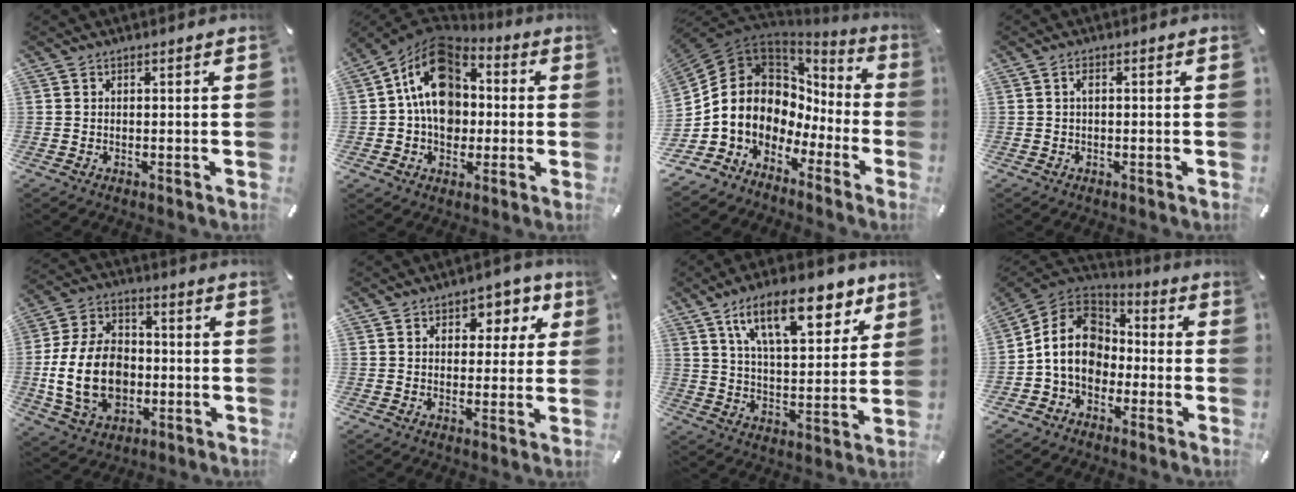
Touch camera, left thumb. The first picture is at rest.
{"total": 16.1, "force": [1.5, 12.8, 9.6], "torque": [-0.172, -0.001, 0.023]}
{"total": 12.5, "force": [0.1, 10.7, 6.6], "torque": [-0.176, -0.031, -0.002]}
{"total": 1.1, "force": [0.1, 0.3, 1.0], "torque": [-0.022, 0.001, 0.002]}
{"total": 17.3, "force": [-2.5, 12.7, 11.6], "torque": [-0.262, 0.009, -0.045]}
{"total": 6.5, "force": [2.9, 4.7, 3.3], "torque": [-0.027, -0.011, 0.040]}
{"total": 19.0, "force": [11.0, 8.4, 13.1], "torque": [-0.211, -0.033, 0.183]}
{"total": 12.9, "force": [-2.2, 10.8, 6.7], "torque": [-0.152, 0.030, -0.040]}